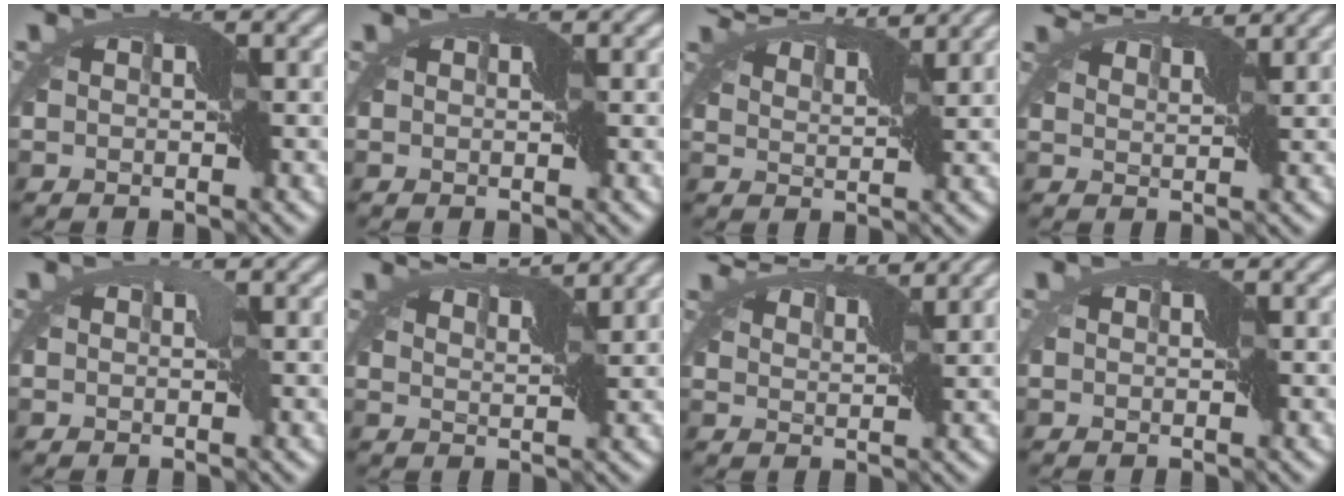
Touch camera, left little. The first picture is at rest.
{"total": 0.0}
{"total": 7.0, "force": [6.2, 1.2, 2.9], "torque": [-0.070, 0.022, 0.081]}
{"total": 5.2, "force": [4.8, 0.7, 1.8], "torque": [-0.047, 0.016, 0.060]}
{"total": 1.2, "force": [0.0, 0.7, 0.9], "torque": [-0.007, 0.002, -0.001]}
{"total": 4.1, "force": [3.9, 0.2, 1.2], "torque": [-0.027, 0.011, 0.057]}
{"total": 6.3, "force": [5.7, 1.1, 2.5], "torque": [-0.060, 0.019, 0.072]}
{"total": 0.0}